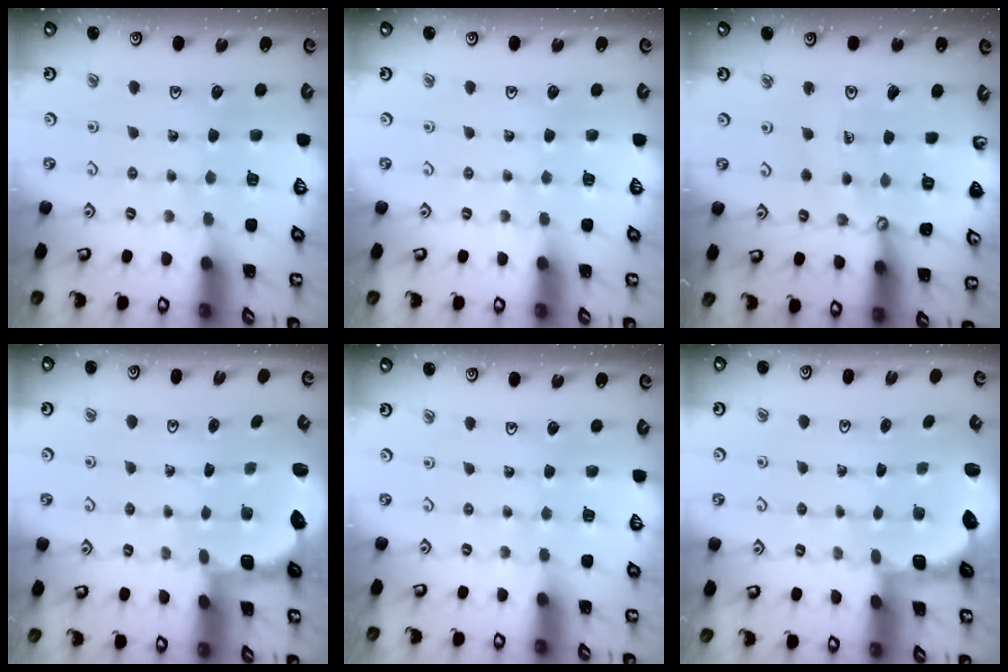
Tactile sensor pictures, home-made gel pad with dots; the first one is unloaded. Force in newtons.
{"total": 0.0}
{"total": 8.5, "press": 8.5, "slide": 0.7}
{"total": 2.6, "press": 2.1, "slide": 1.5}
{"total": 0.0}
{"total": 2.6, "press": 2.1, "slide": 1.5}